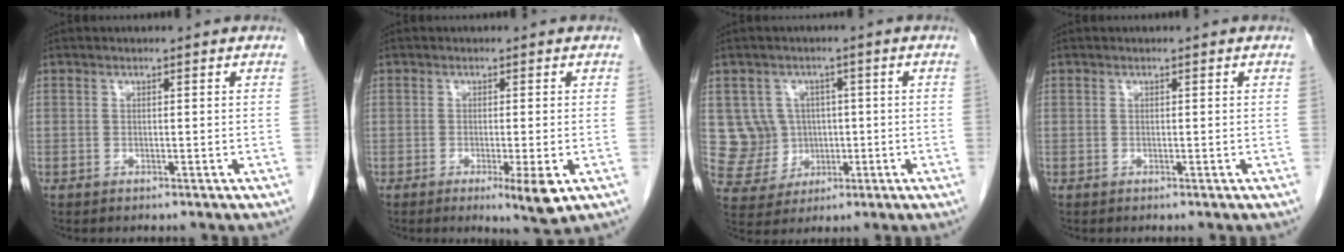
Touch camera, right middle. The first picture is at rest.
{"total": 4.6, "force": [-1.9, 0.1, 4.2], "torque": [-0.054, -0.013, -0.025]}
{"total": 6.4, "force": [0.8, 6.3, 0.7], "torque": [-0.017, 0.019, 0.028]}
{"total": 0.0}